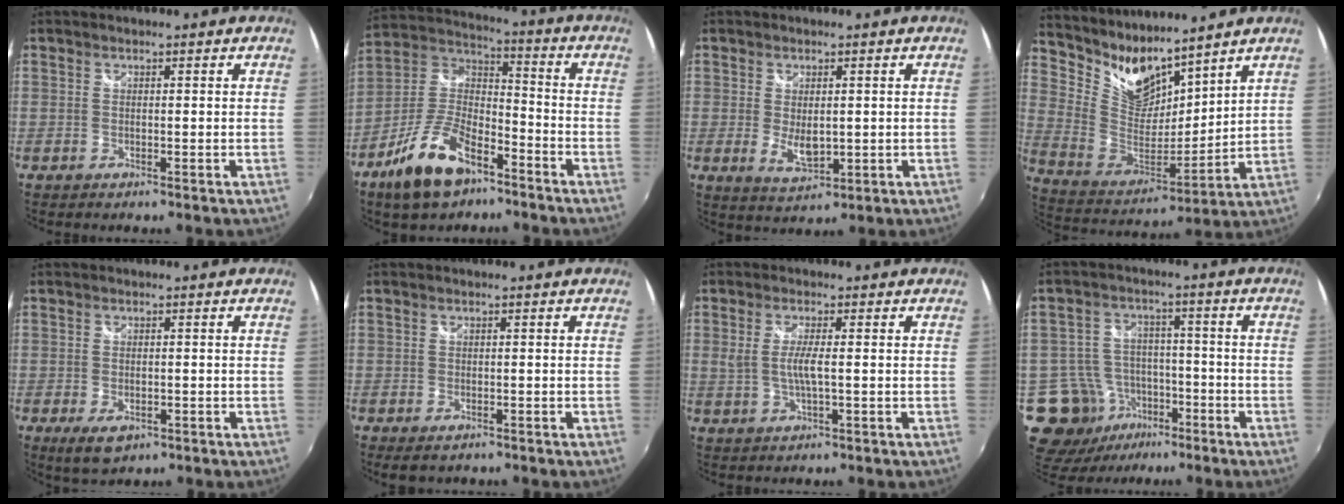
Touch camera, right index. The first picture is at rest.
{"total": 15.1, "force": [-9.0, 6.6, 10.2], "torque": [-0.216, 0.000, -0.165]}
{"total": 5.0, "force": [-0.1, 2.7, 4.2], "torque": [-0.071, -0.012, 0.004]}
{"total": 13.8, "force": [11.0, 6.0, 5.6], "torque": [-0.125, -0.009, 0.225]}
{"total": 5.1, "force": [-2.2, 2.9, 3.6], "torque": [-0.072, -0.017, -0.032]}
{"total": 2.8, "force": [-1.8, 1.5, 1.5], "torque": [-0.029, -0.012, -0.026]}
{"total": 4.2, "force": [-0.2, 0.6, 4.2], "torque": [-0.079, -0.007, -0.001]}
{"total": 11.5, "force": [-6.1, 8.9, 4.0], "torque": [-0.101, 0.017, -0.087]}